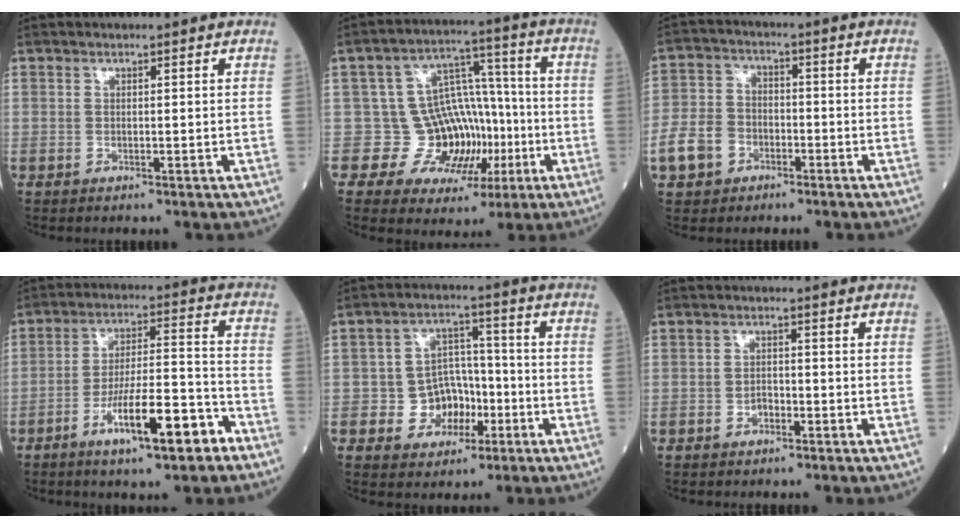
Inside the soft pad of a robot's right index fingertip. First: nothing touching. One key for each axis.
{"total": 10.2, "fx": -2.5, "fy": 8.9, "fz": 4.4, "tx": -0.045, "ty": 0.038, "tz": -0.028}
{"total": 7.2, "fx": -3.4, "fy": 5.5, "fz": 3.2, "tx": -0.089, "ty": 0.014, "tz": -0.061}
{"total": 12.9, "fx": -7.0, "fy": 2.2, "fz": 10.6, "tx": -0.180, "ty": 0.008, "tz": -0.113}
{"total": 7.3, "fx": -2.4, "fy": 6.1, "fz": 3.3, "tx": -0.050, "ty": 0.022, "tz": -0.034}
{"total": 1.9, "fx": -1.0, "fy": 1.2, "fz": 1.1, "tx": -0.013, "ty": 0.006, "tz": -0.017}